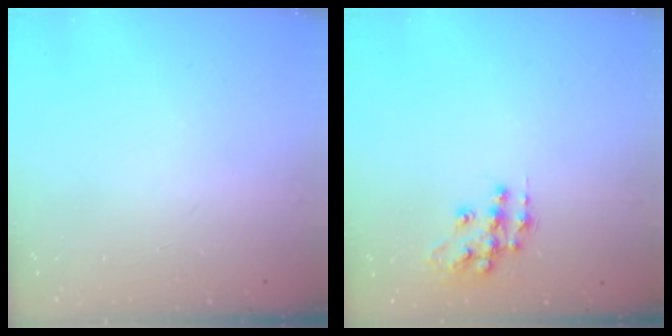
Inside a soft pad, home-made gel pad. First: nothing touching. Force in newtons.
{"total": 11.5, "press": 11.5, "slide": 0.7}